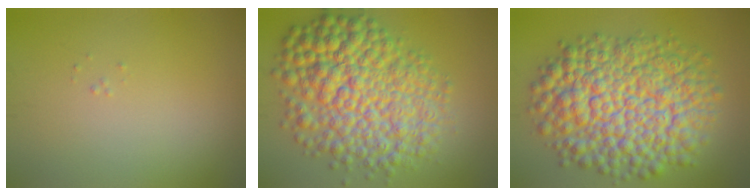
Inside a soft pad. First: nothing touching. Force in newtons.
{"total": 11.4, "press": 11.4, "slide": 0.2}
{"total": 12.8, "press": 12.8, "slide": 0.3}